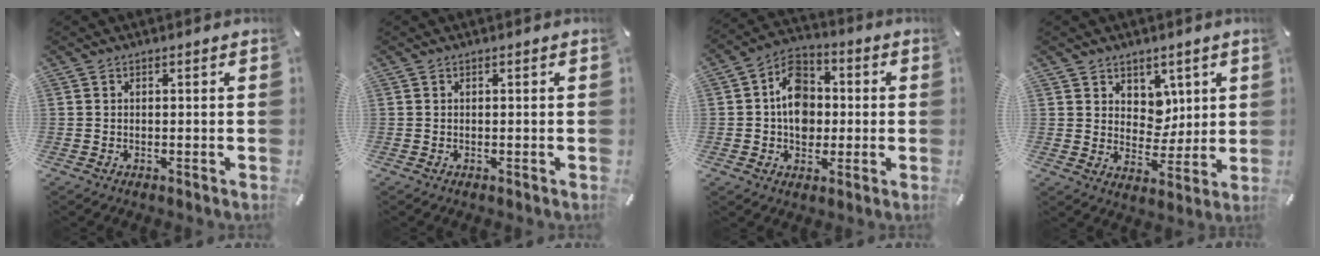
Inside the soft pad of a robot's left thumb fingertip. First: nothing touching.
{"total": 0.0}
{"total": 10.6, "force": [-0.4, 8.6, 6.2], "torque": [-0.102, 0.013, -0.008]}
{"total": 7.9, "force": [3.6, 6.9, 1.7], "torque": [-0.023, -0.022, 0.069]}